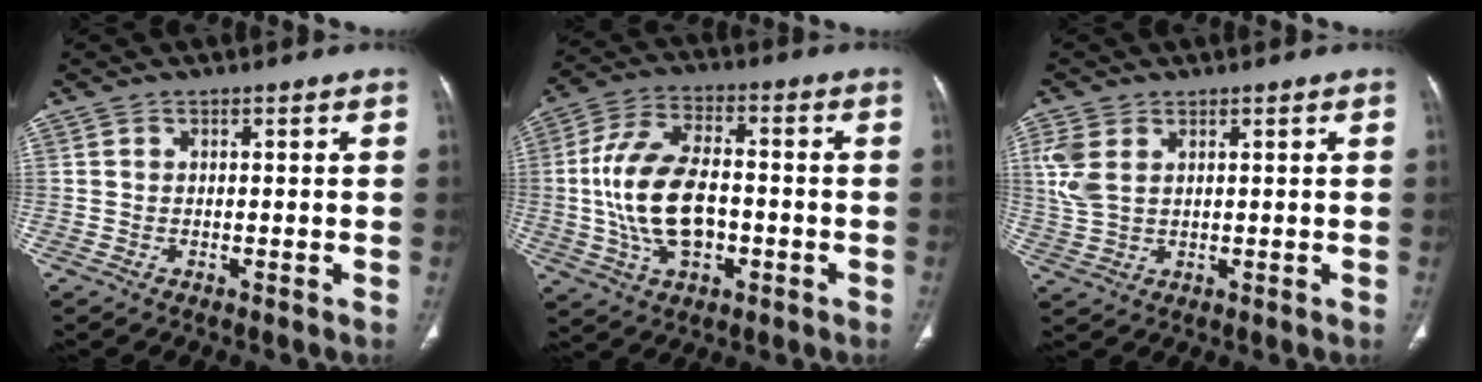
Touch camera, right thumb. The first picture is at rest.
{"total": 15.2, "force": [-1.8, 8.9, 12.2], "torque": [-0.235, 0.023, -0.028]}
{"total": 5.9, "force": [2.0, 3.6, 4.2], "torque": [-0.106, 0.001, 0.047]}